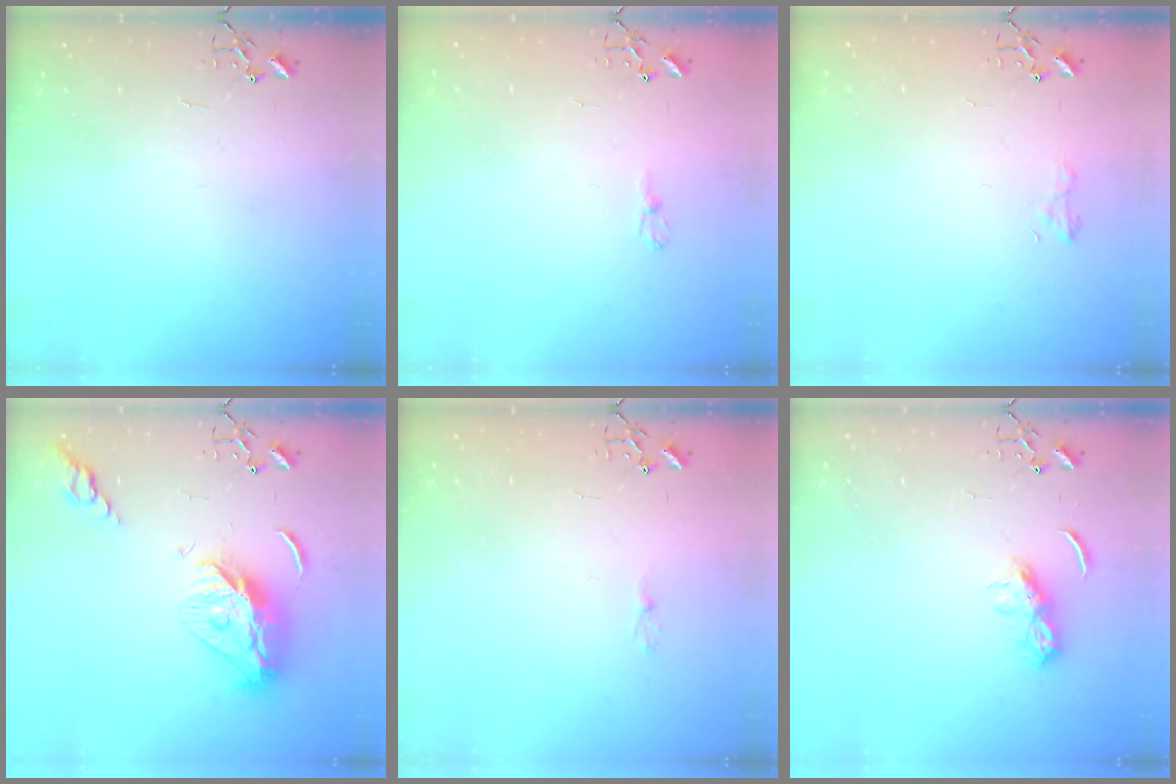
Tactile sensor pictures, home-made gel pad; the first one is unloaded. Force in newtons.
{"total": 4.8, "press": 4.8, "slide": 0.5}
{"total": 5.6, "press": 5.6, "slide": 0.6}
{"total": 13.4, "press": 13.4, "slide": 1.2}
{"total": 2.5, "press": 2.5, "slide": 0.3}
{"total": 6.7, "press": 6.7, "slide": 0.6}